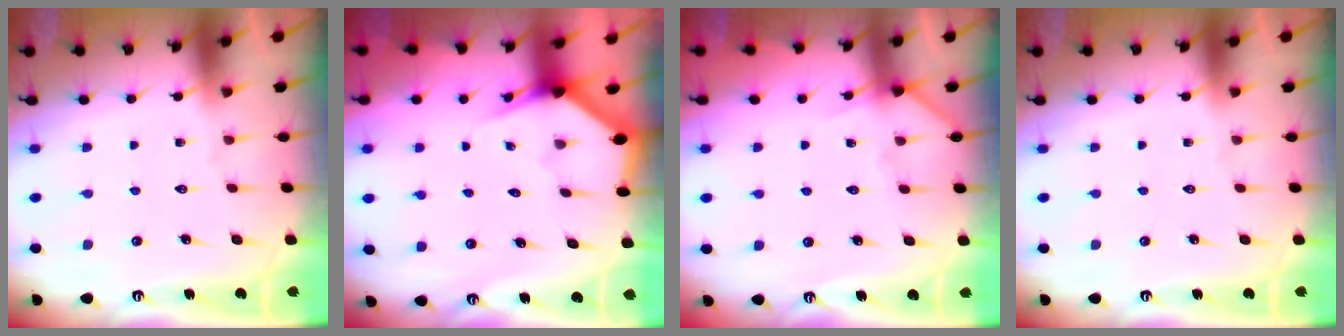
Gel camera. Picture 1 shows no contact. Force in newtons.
{"total": 2.6, "press": 2.6, "slide": 0.1}
{"total": 4.8, "press": 4.8, "slide": 0.6}
{"total": 0.0}